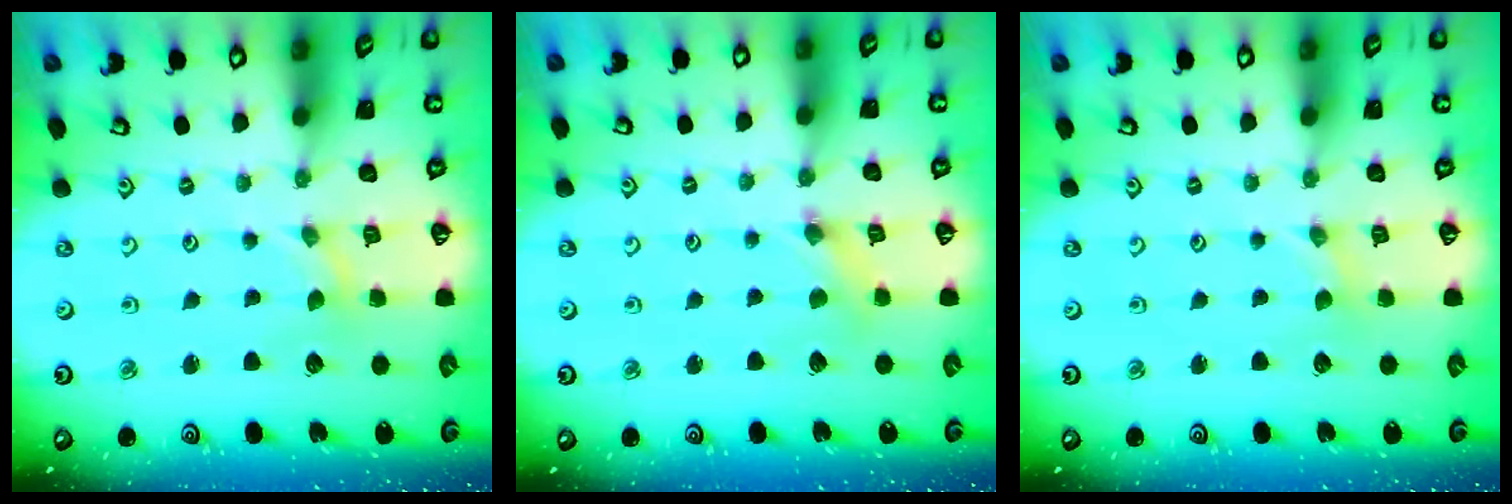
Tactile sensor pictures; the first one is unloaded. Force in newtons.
{"total": 1.4, "press": 1.4, "slide": 0.2}
{"total": 0.0}